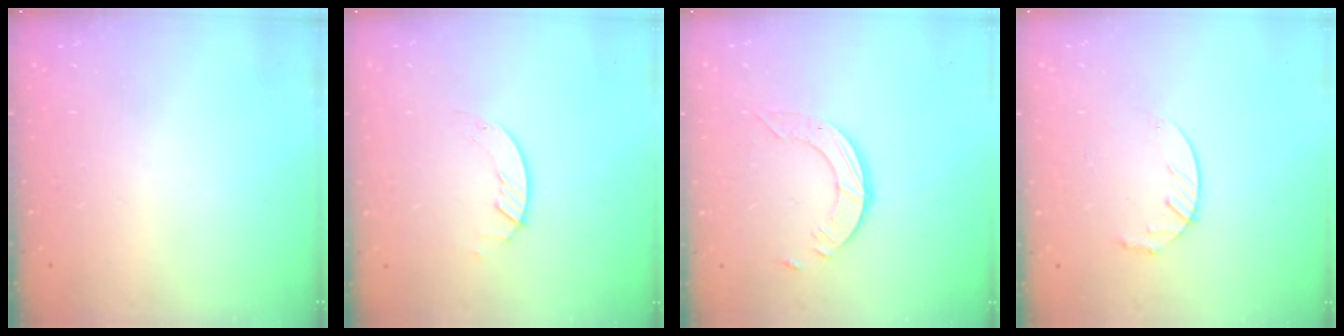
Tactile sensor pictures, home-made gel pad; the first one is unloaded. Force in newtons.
{"total": 1.3, "press": 1.3, "slide": 0.2}
{"total": 3.7, "press": 3.6, "slide": 0.4}
{"total": 3.9, "press": 3.9, "slide": 0.5}